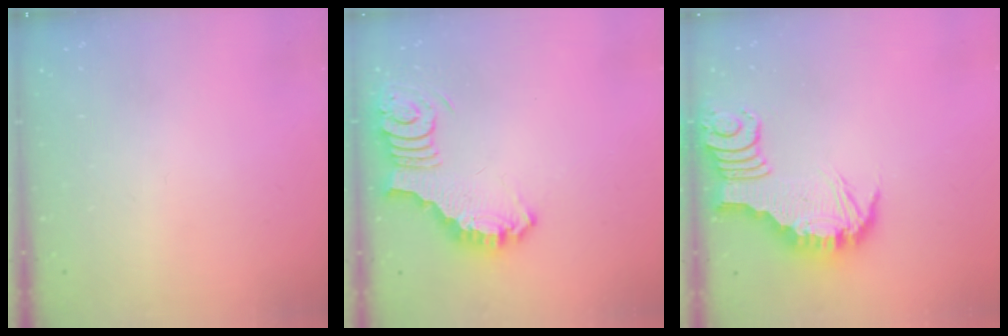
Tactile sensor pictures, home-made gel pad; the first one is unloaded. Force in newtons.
{"total": 3.6, "press": 3.6, "slide": 0.6}
{"total": 3.4, "press": 3.4, "slide": 0.1}